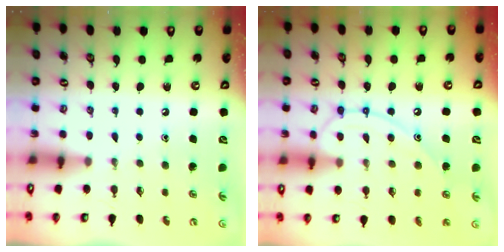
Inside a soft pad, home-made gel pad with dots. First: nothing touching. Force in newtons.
{"total": 13.0, "press": 13.0, "slide": 1.2}